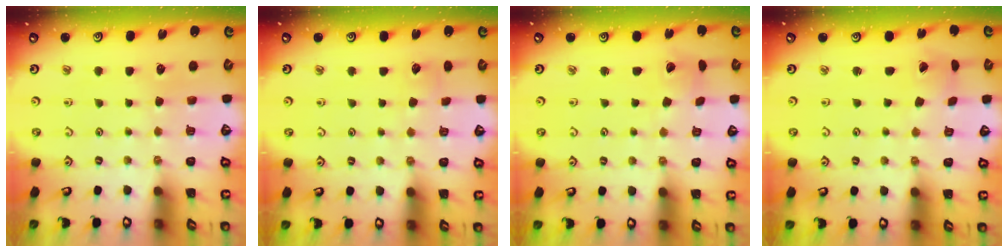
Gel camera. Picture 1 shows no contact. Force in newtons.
{"total": 2.0, "press": 2.0, "slide": 0.1}
{"total": 2.2, "press": 2.2, "slide": 0.2}
{"total": 1.2, "press": 1.2, "slide": 0.2}